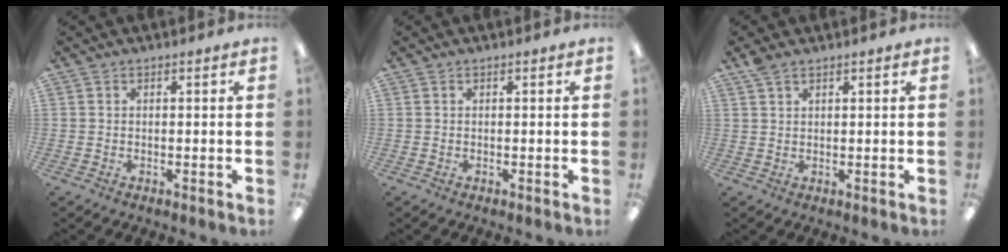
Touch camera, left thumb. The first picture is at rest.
{"total": 0.0}
{"total": 2.6, "force": [2.0, 1.0, 1.4], "torque": [-0.032, -0.002, 0.037]}